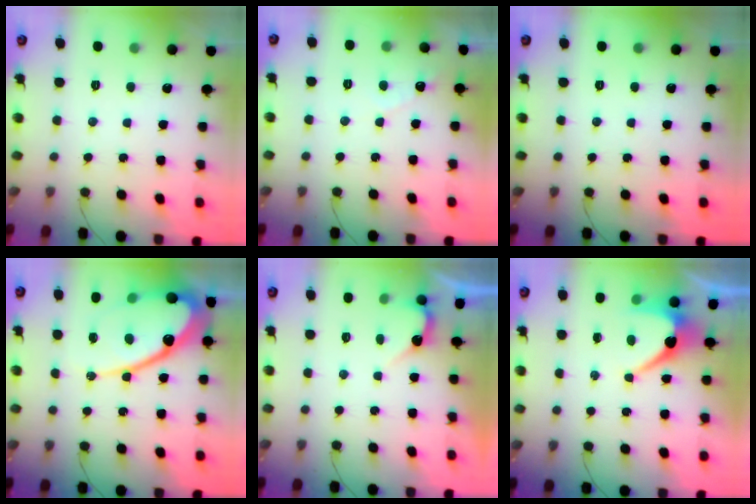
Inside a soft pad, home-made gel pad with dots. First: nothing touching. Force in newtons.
{"total": 2.6, "press": 2.6, "slide": 0.1}
{"total": 0.0}
{"total": 19.9, "press": 19.8, "slide": 1.7}
{"total": 2.8, "press": 2.8, "slide": 0.2}
{"total": 6.8, "press": 6.8, "slide": 0.6}